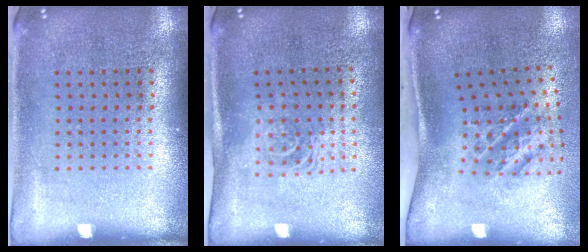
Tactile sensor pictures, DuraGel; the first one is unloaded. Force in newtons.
{"total": 1.6, "press": 1.3, "slide": 1.0}
{"total": 1.8, "press": 1.2, "slide": 1.3}